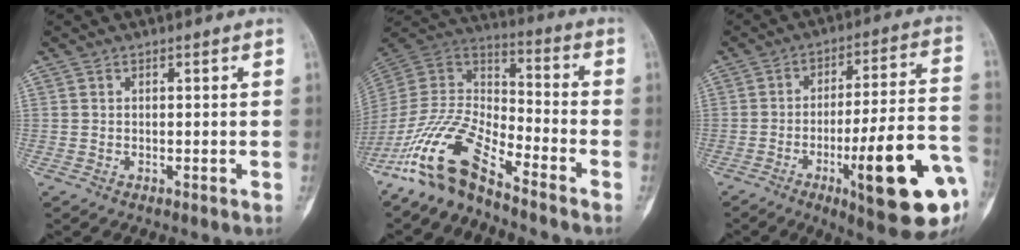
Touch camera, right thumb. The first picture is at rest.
{"total": 14.3, "force": [-10.8, 4.4, 8.2], "torque": [-0.153, 0.081, -0.218]}
{"total": 21.6, "force": [-7.8, 4.2, 19.7], "torque": [-0.248, 0.023, -0.105]}